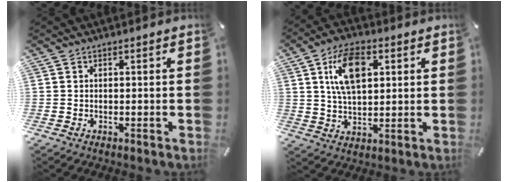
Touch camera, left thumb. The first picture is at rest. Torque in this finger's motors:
{"motor_torque": [0.81, 0.75, 1.08, -1.22, 0.40]}